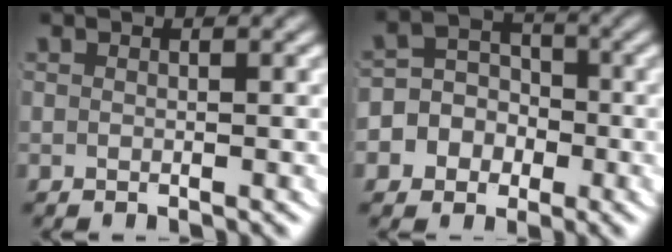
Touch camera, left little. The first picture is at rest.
{"total": 8.6, "force": [-2.0, 7.8, 3.0], "torque": [-0.074, -0.013, -0.044]}